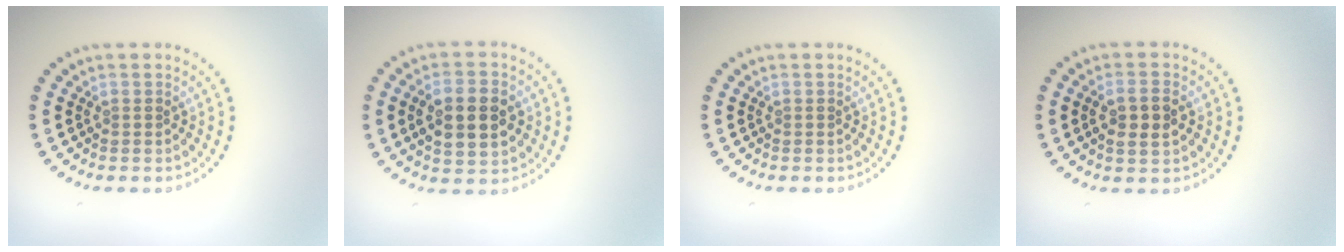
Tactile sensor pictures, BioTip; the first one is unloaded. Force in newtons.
{"total": 5.6, "press": 5.6, "slide": 0.5}
{"total": 0.0}
{"total": 2.7, "press": 2.7, "slide": 0.6}